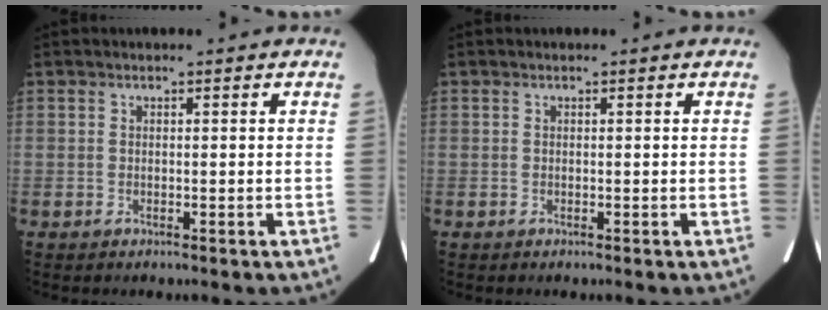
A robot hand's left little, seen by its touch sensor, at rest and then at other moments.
{"total": 0.0}